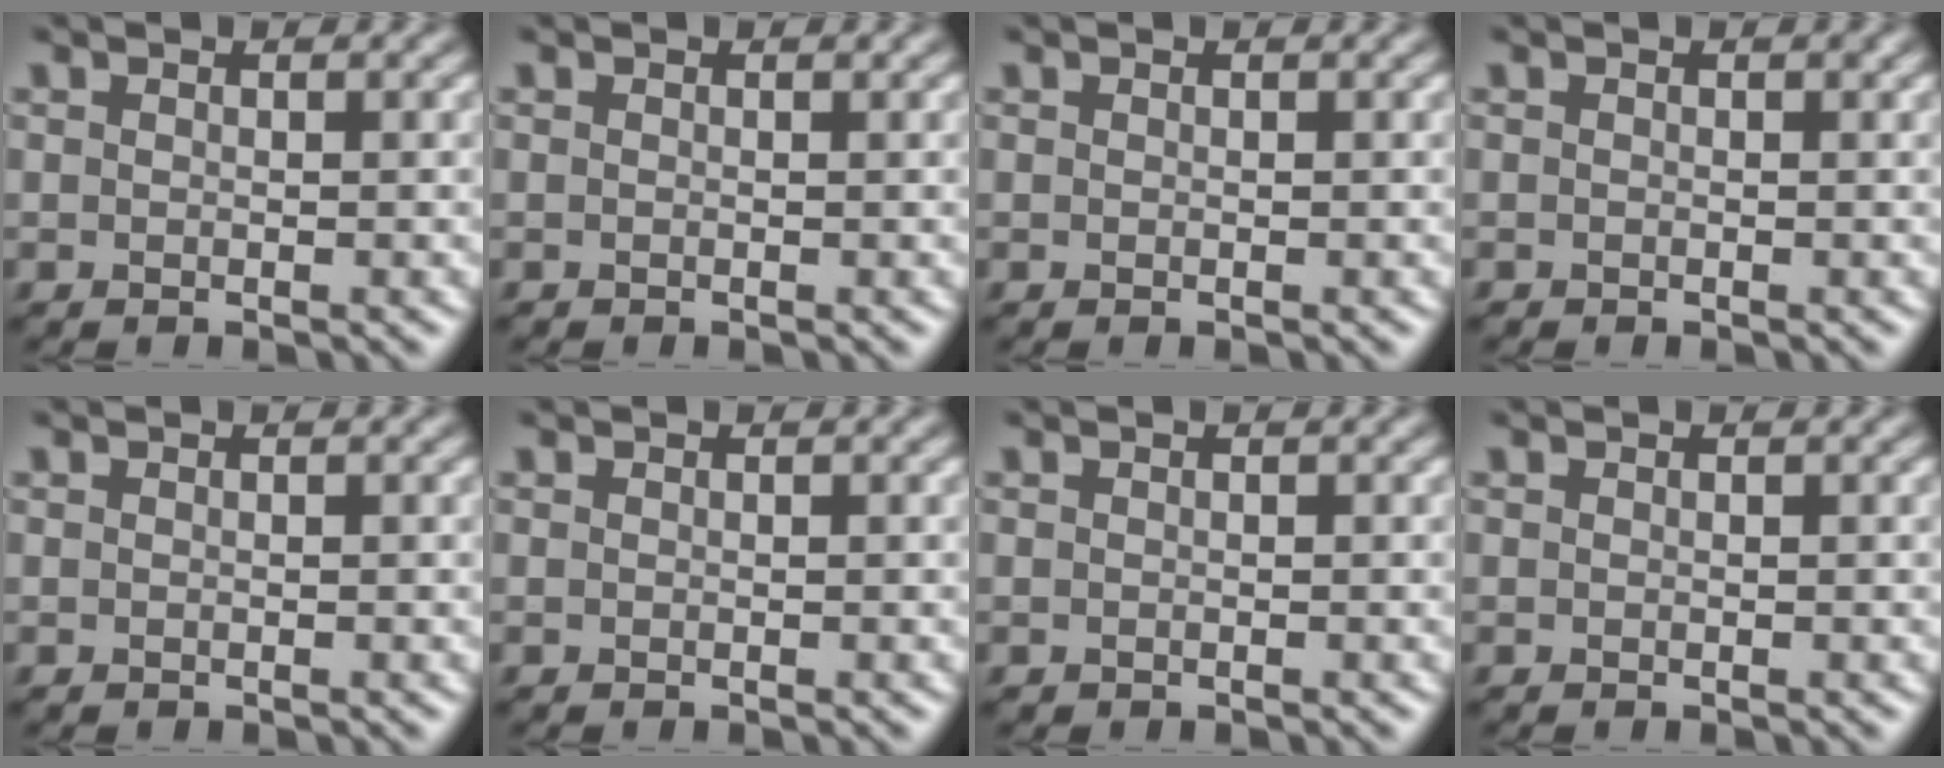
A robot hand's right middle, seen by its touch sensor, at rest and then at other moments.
{"total": 0.0}
{"total": 0.0}
{"total": 0.0}
{"total": 0.0}
{"total": 0.0}
{"total": 0.0}
{"total": 0.0}